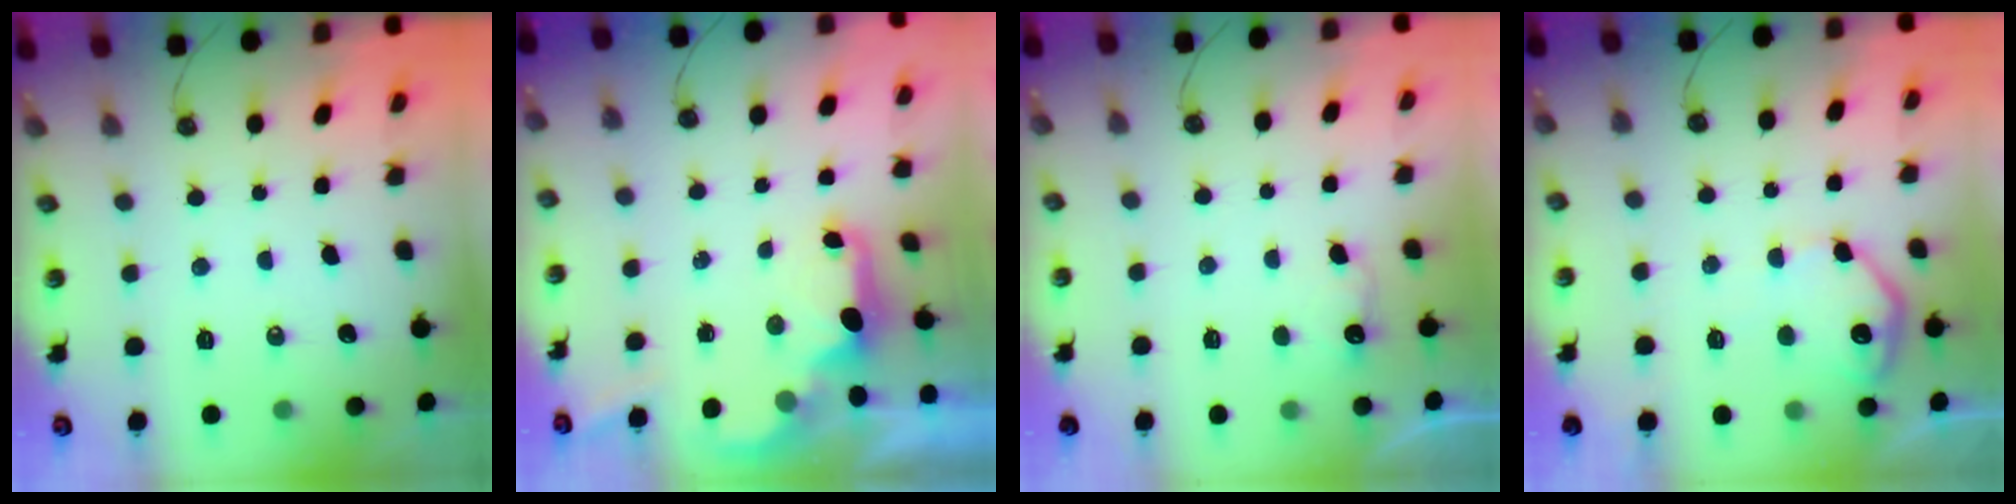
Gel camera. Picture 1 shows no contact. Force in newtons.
{"total": 1.9, "press": 1.7, "slide": 0.7}
{"total": 3.8, "press": 3.8, "slide": 0.7}
{"total": 10.7, "press": 10.7, "slide": 0.5}